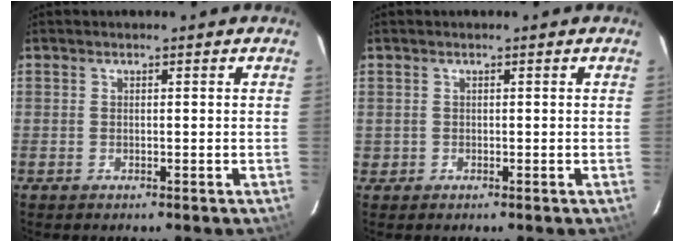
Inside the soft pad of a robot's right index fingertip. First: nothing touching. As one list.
[{"total": 1.0, "force": [-0.2, 1.0, -0.1], "torque": [0.001, 0.003, 0.000]}]